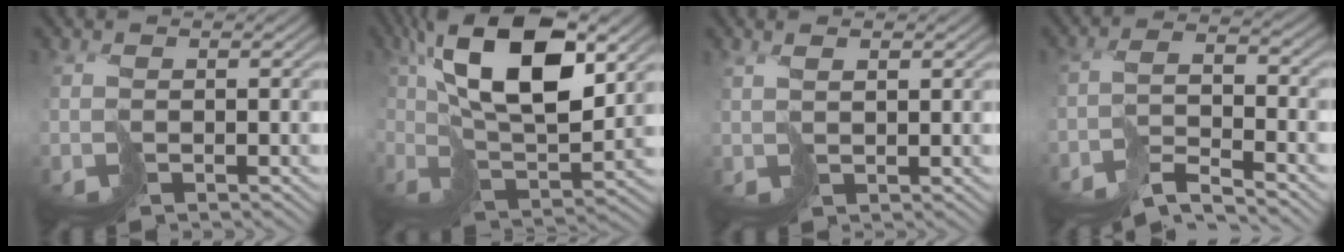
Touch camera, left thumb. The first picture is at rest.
{"total": 14.7, "force": [5.0, 6.9, 12.0], "torque": [-0.233, 0.004, 0.088]}
{"total": 1.5, "force": [1.2, 0.3, 0.9], "torque": [-0.008, 0.005, 0.024]}
{"total": 6.3, "force": [-5.1, 1.1, 3.5], "torque": [-0.058, 0.000, -0.099]}